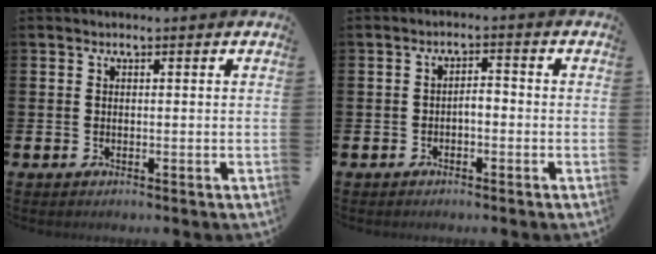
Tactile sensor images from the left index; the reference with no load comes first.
{"total": 1.6, "force": [-0.9, 0.7, 1.1], "torque": [-0.015, 0.002, -0.023]}